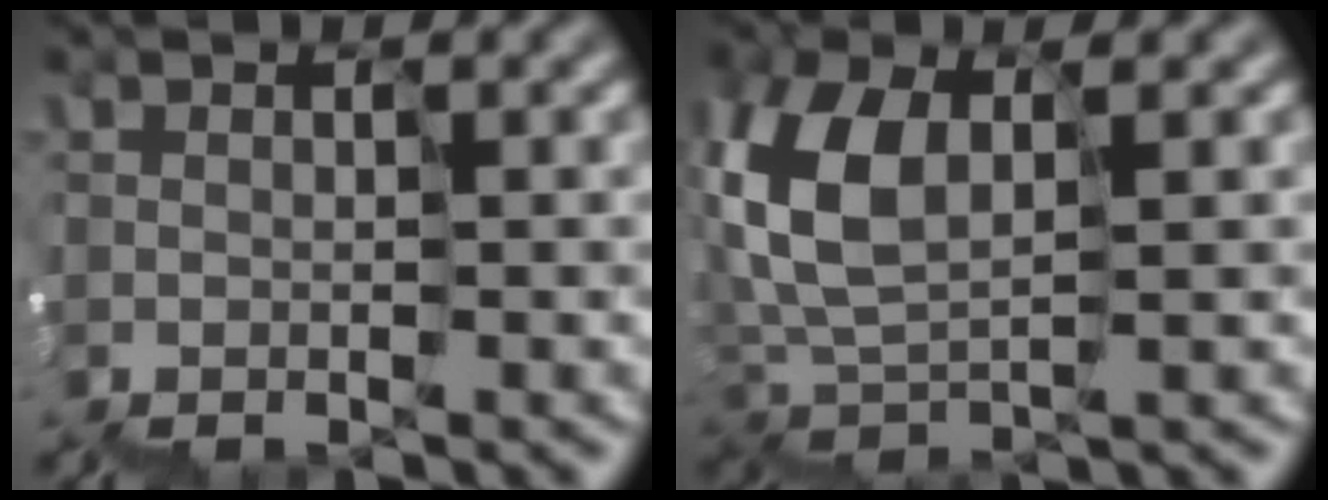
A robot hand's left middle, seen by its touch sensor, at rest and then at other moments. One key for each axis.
{"total": 4.4, "fx": 1.9, "fy": 2.5, "fz": 3.1, "tx": -0.105, "ty": 0.020, "tz": 0.032}